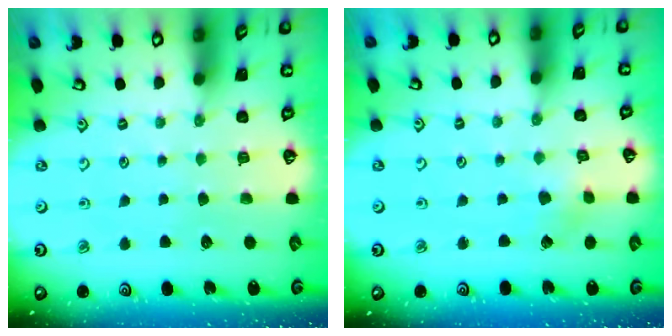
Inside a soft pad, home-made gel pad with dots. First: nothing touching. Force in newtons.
{"total": 1.8, "press": 1.8, "slide": 0.3}